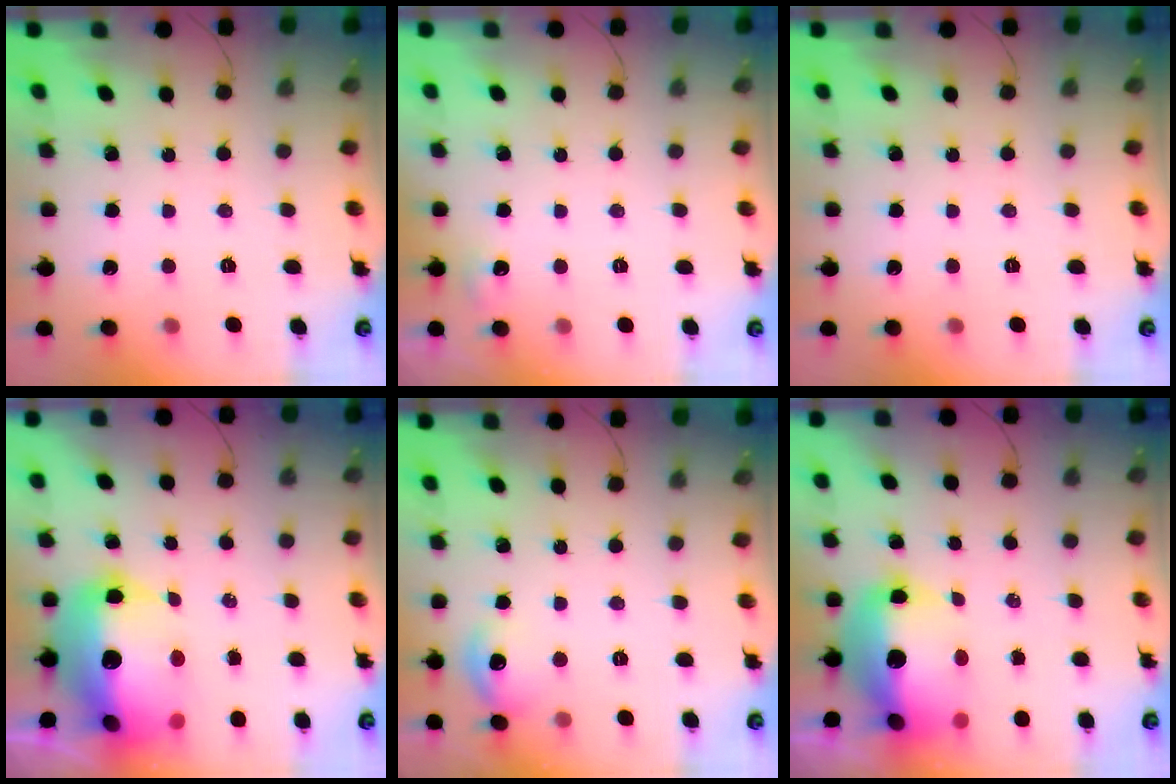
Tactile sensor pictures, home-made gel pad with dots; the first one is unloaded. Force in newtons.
{"total": 4.0, "press": 3.8, "slide": 1.2}
{"total": 0.0}
{"total": 22.1, "press": 20.0, "slide": 9.4}
{"total": 9.1, "press": 9.0, "slide": 1.2}
{"total": 16.0, "press": 15.6, "slide": 3.5}